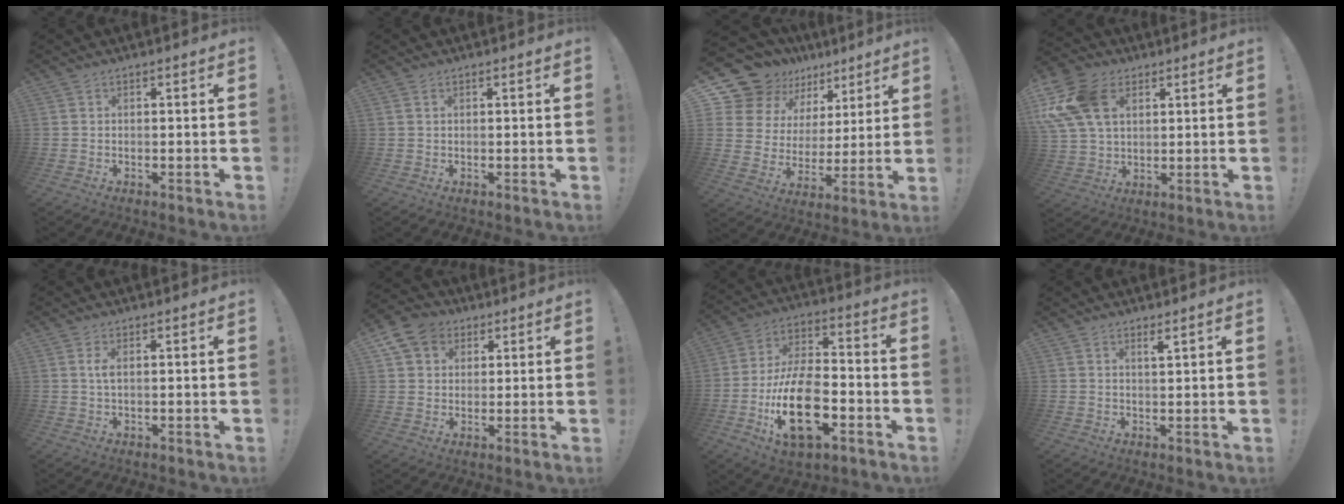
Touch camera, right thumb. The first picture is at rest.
{"total": 0.6, "force": [0.3, 0.4, 0.4], "torque": [-0.012, 0.003, 0.007]}
{"total": 13.7, "force": [10.5, 8.2, 3.1], "torque": [-0.062, -0.083, 0.206]}
{"total": 18.1, "force": [6.1, 12.6, 11.5], "torque": [-0.232, -0.014, 0.117]}
{"total": 2.1, "force": [0.3, 0.6, 2.0], "torque": [-0.038, 0.001, 0.004]}
{"total": 9.5, "force": [4.2, 7.8, 3.6], "torque": [-0.056, -0.014, 0.086]}
{"total": 20.8, "force": [-7.2, 11.0, 16.2], "torque": [-0.293, 0.033, -0.117]}
{"total": 2.2, "force": [1.6, 0.1, 1.5], "torque": [-0.017, -0.009, 0.023]}